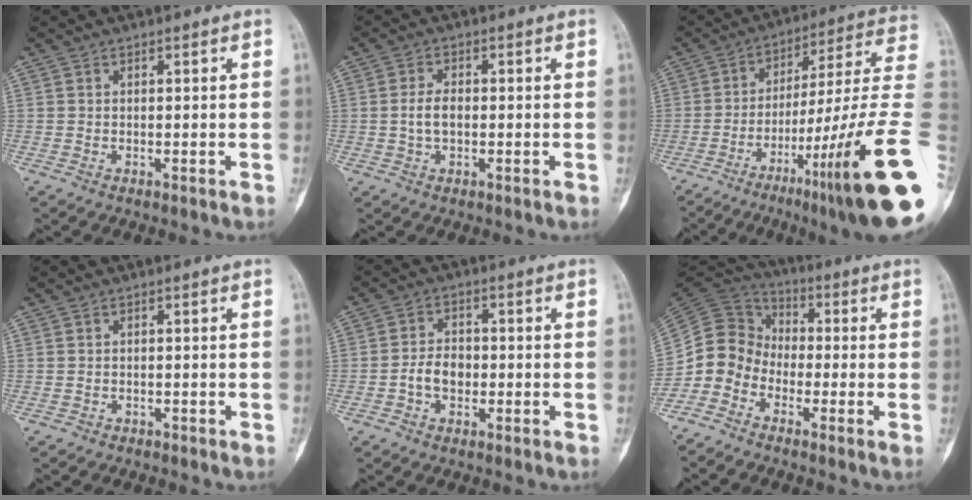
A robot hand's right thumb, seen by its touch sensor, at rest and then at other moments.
{"total": 3.8, "force": [-0.3, 2.2, 3.1], "torque": [-0.063, 0.008, -0.006]}
{"total": 26.9, "force": [-9.5, 3.5, 24.9], "torque": [-0.310, 0.050, -0.138]}
{"total": 0.6, "force": [-0.4, 0.4, 0.1], "torque": [-0.011, 0.001, -0.005]}
{"total": 4.6, "force": [-1.2, 3.3, 3.1], "torque": [-0.045, 0.018, -0.026]}
{"total": 8.9, "force": [-4.3, 7.2, 2.8], "torque": [-0.038, 0.057, -0.102]}